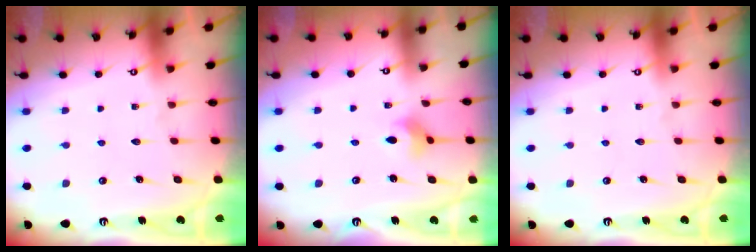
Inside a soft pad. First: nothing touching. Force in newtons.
{"total": 3.0, "press": 3.0, "slide": 0.5}
{"total": 0.0}